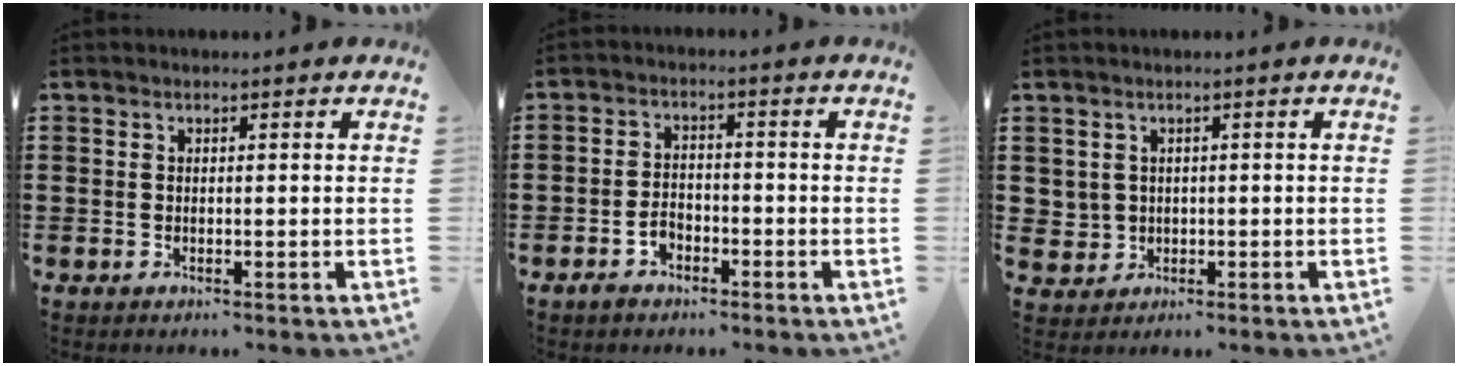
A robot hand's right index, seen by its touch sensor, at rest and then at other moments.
{"total": 3.0, "force": [-1.9, 1.8, 1.5], "torque": [-0.037, 0.002, -0.041]}
{"total": 1.7, "force": [0.2, 1.7, 0.1], "torque": [-0.012, 0.007, 0.003]}